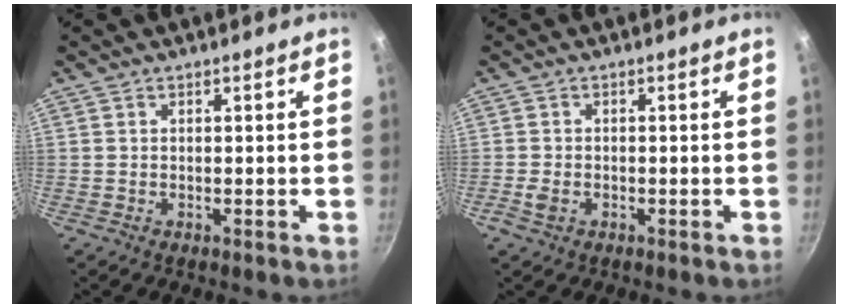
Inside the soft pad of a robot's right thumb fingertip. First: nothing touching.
{"total": 2.4, "force": [-1.0, 1.6, 1.5], "torque": [-0.036, 0.005, -0.018]}